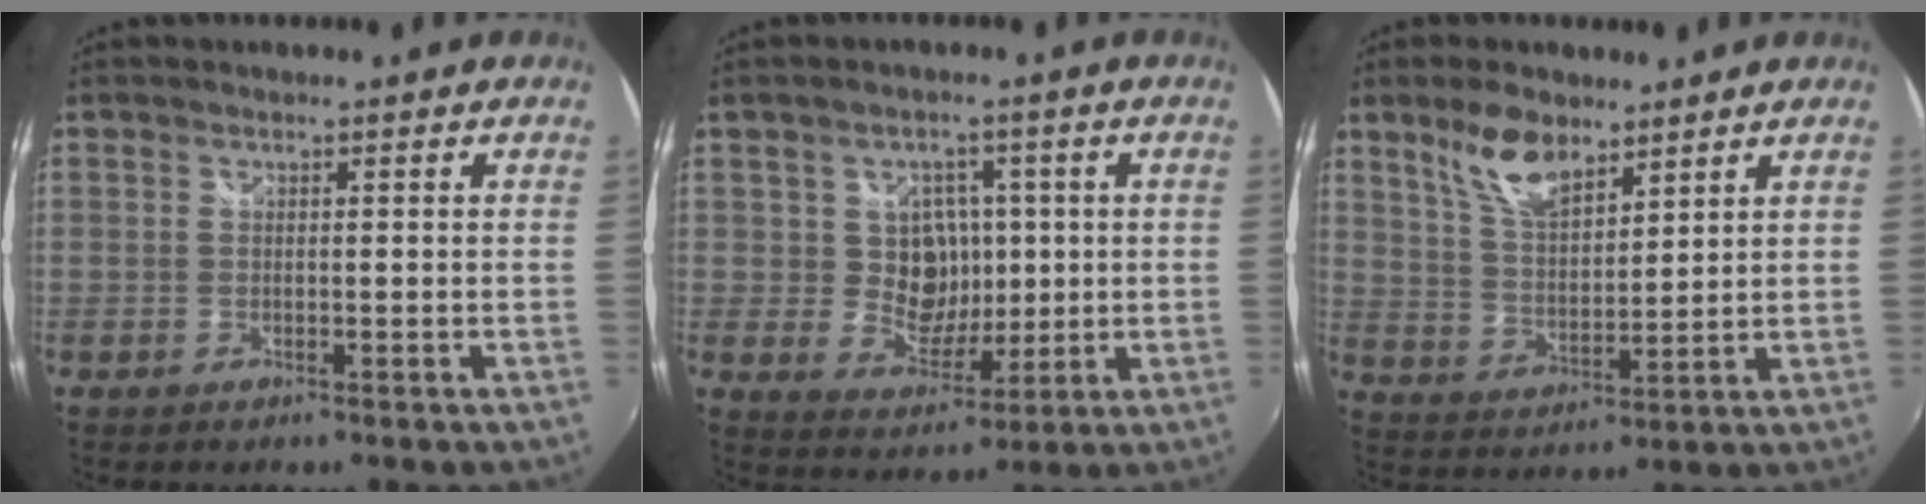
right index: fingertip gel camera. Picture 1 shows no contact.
{"total": 7.7, "force": [0.9, 6.9, 3.2], "torque": [-0.060, 0.008, 0.025]}
{"total": 9.2, "force": [6.3, 3.9, 5.4], "torque": [-0.099, 0.008, 0.126]}